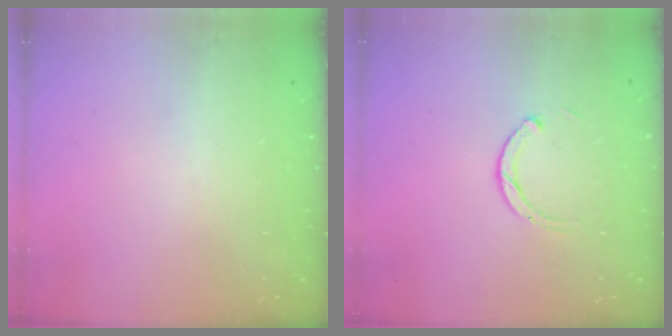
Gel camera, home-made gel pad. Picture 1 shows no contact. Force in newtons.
{"total": 2.3, "press": 2.3, "slide": 0.3}